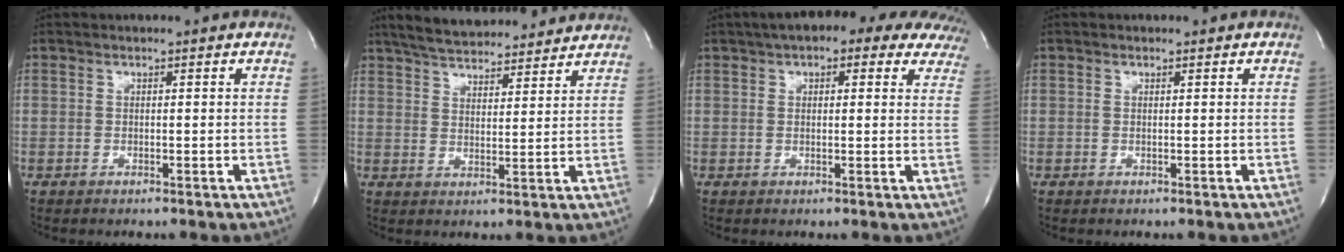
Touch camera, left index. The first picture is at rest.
{"total": 15.5, "force": [14.1, 3.1, 5.7], "torque": [-0.093, 0.028, 0.208]}
{"total": 16.2, "force": [12.5, 5.3, 8.8], "torque": [-0.105, 0.041, 0.138]}
{"total": 0.0}